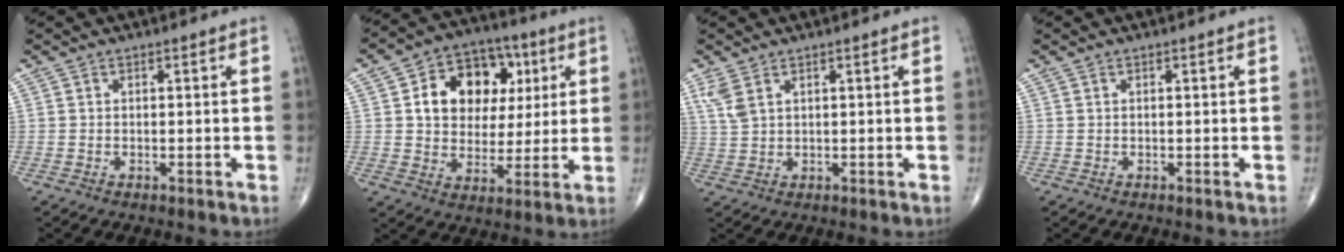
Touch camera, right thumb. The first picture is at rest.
{"total": 15.7, "force": [4.1, 11.8, 9.5], "torque": [-0.104, 0.009, 0.067]}
{"total": 3.5, "force": [2.0, 1.6, 2.5], "torque": [-0.059, 0.003, 0.051]}
{"total": 0.0}